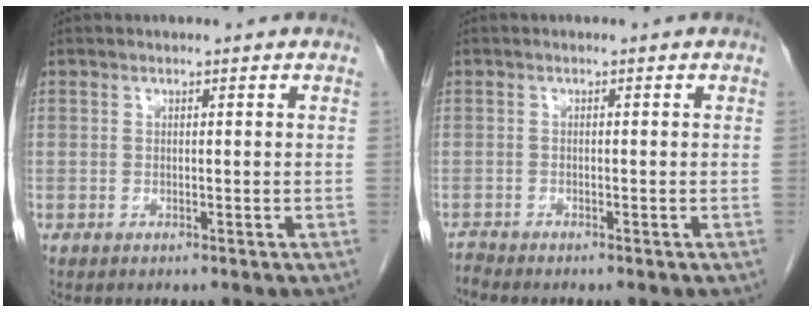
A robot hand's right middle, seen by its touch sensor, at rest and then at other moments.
{"total": 1.2, "force": [-1.2, -0.2, -0.3], "torque": [0.002, -0.009, -0.024]}